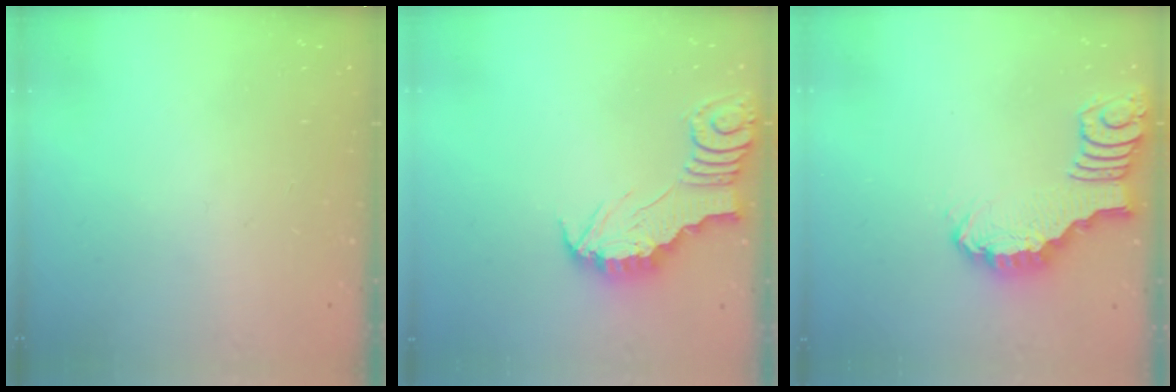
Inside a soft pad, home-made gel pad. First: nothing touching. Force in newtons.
{"total": 2.7, "press": 2.7, "slide": 0.2}
{"total": 2.8, "press": 2.7, "slide": 0.4}